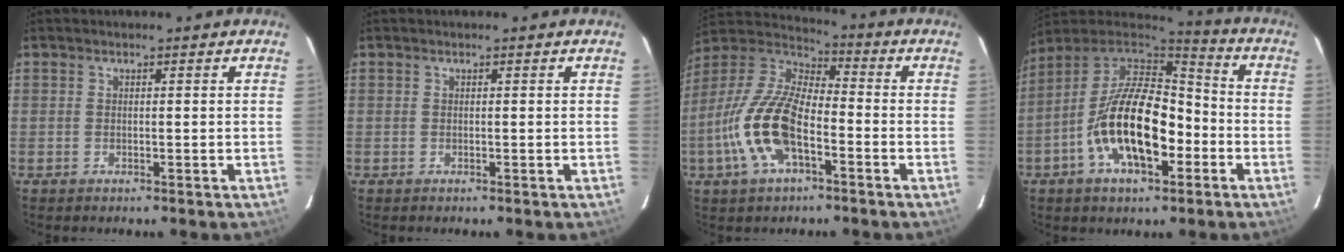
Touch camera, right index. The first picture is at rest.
{"total": 0.0}
{"total": 16.2, "force": [-5.9, 7.0, 13.4], "torque": [-0.282, -0.005, -0.119]}
{"total": 18.1, "force": [-5.9, 8.6, 14.8], "torque": [-0.282, 0.003, -0.108]}